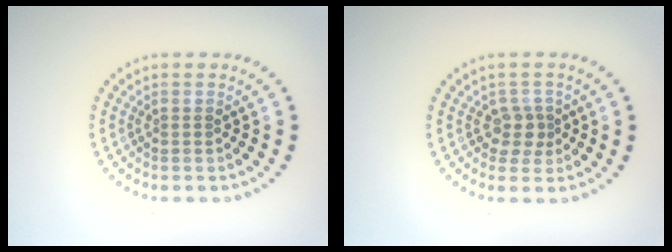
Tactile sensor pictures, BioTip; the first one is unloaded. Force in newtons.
{"total": 1.9, "press": 1.6, "slide": 1.1}